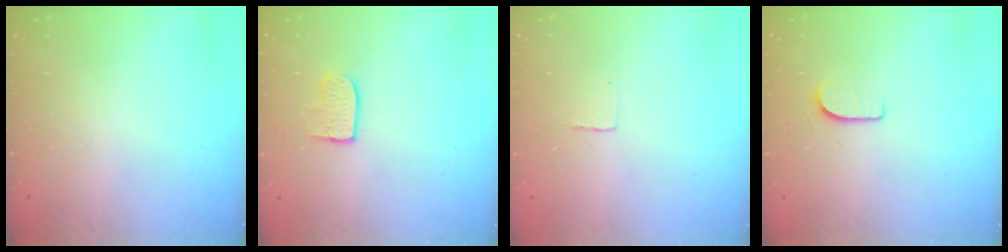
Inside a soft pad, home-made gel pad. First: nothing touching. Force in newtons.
{"total": 6.9, "press": 6.9, "slide": 0.2}
{"total": 2.3, "press": 2.3, "slide": 0.1}
{"total": 6.3, "press": 6.3, "slide": 0.7}